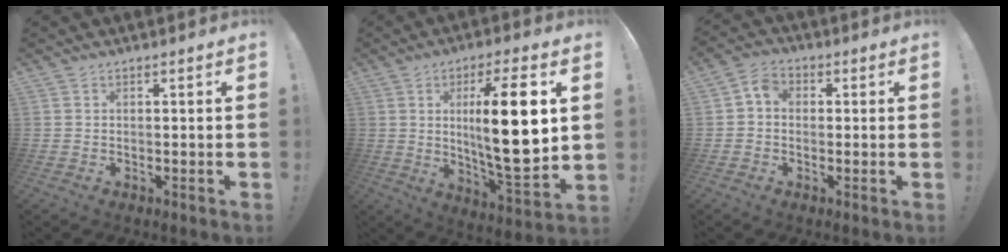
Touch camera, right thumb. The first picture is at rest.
{"total": 19.6, "force": [3.1, 4.5, 18.8], "torque": [-0.307, -0.024, 0.033]}
{"total": 4.8, "force": [0.0, 3.8, 2.9], "torque": [-0.046, 0.012, 0.001]}